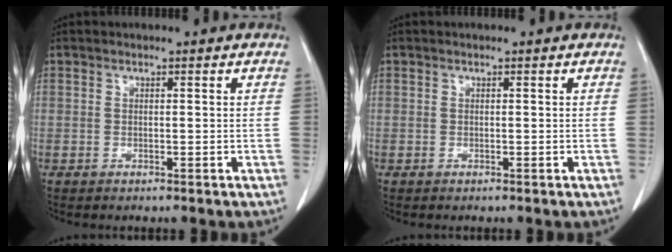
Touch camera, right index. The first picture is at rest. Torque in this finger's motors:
{"motor_torque": [-0.03, 0.03, 0.00, 0.00]}